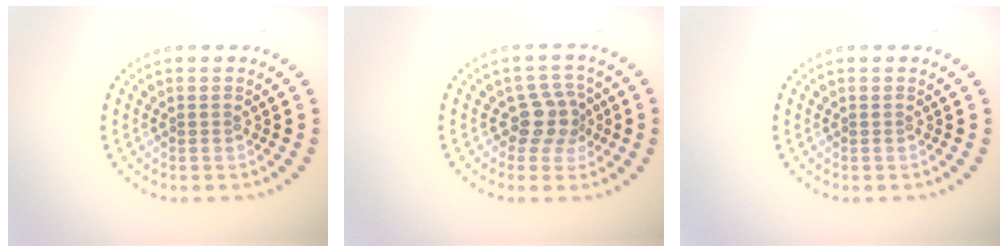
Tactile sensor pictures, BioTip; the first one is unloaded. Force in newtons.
{"total": 2.9, "press": 2.3, "slide": 1.7}
{"total": 0.0}